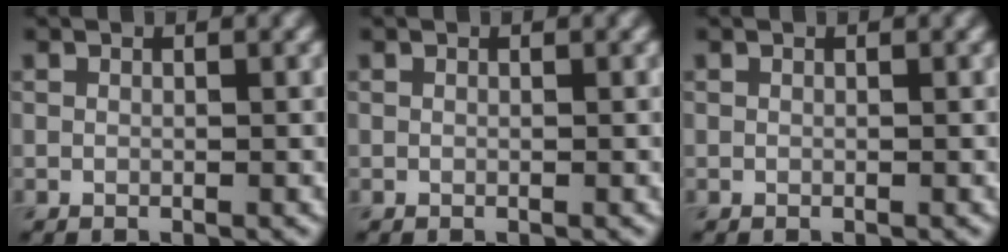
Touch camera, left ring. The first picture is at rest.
{"total": 0.0}
{"total": 0.0}